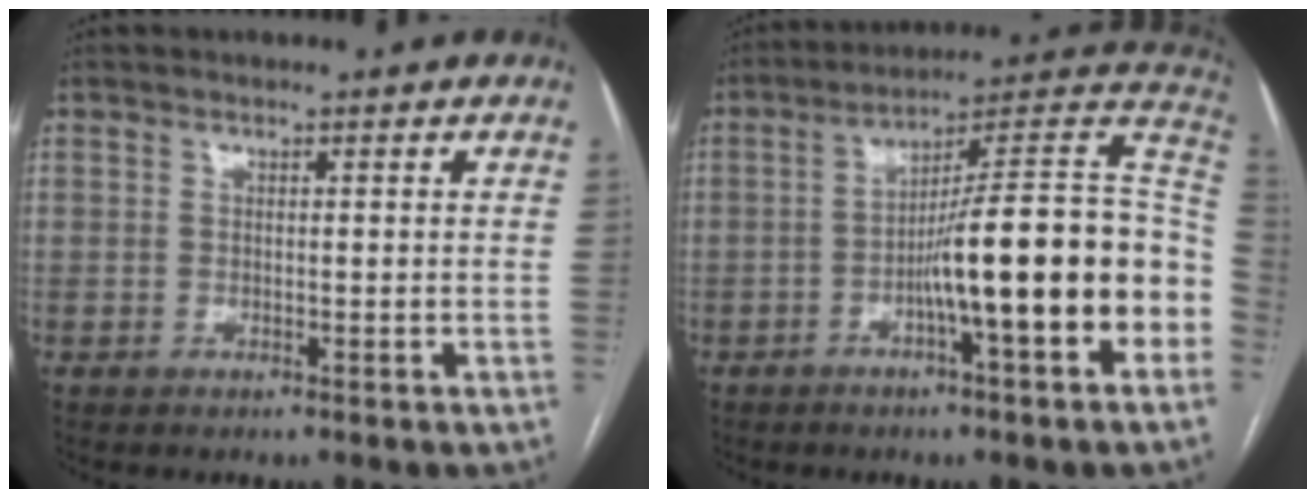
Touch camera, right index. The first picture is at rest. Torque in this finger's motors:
{"motor_torque": [1.92, -0.21, 1.05, 0.21]}